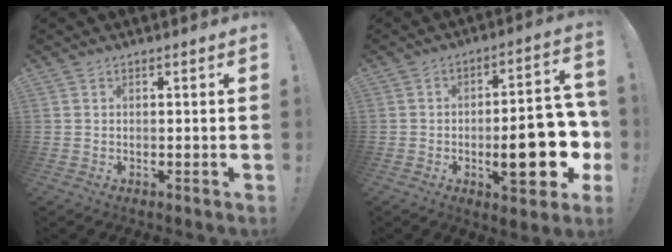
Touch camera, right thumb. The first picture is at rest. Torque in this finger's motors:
{"motor_torque": [2.22, 1.90, 0.95, -0.90, 0.05]}